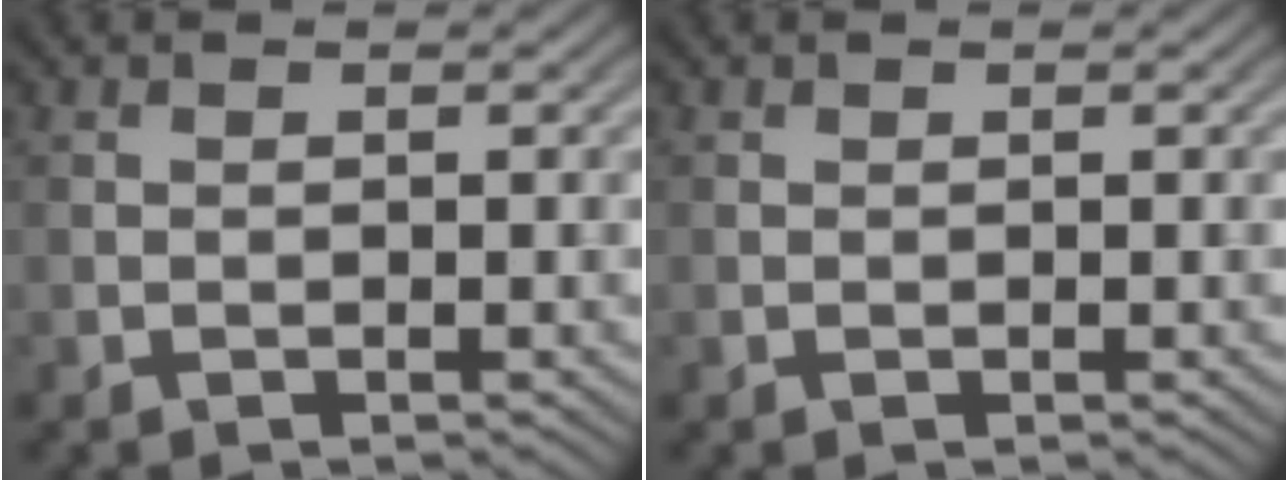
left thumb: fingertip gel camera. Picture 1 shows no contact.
{"total": 0.0}